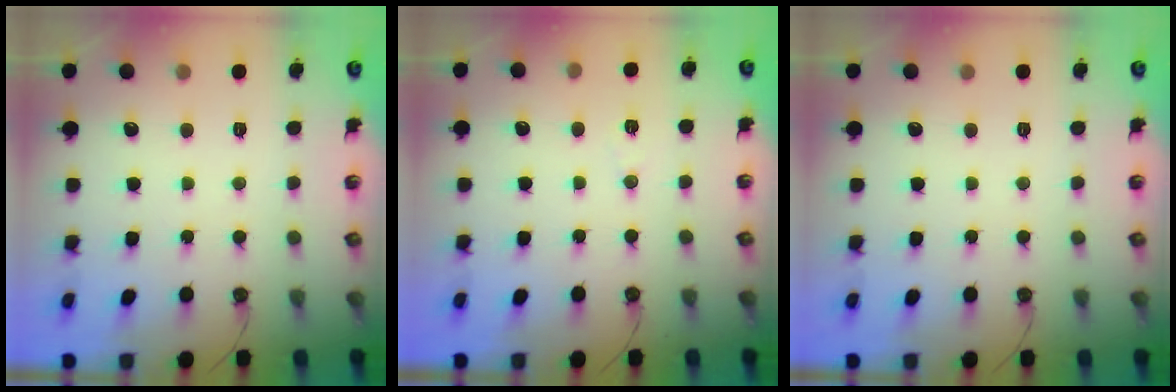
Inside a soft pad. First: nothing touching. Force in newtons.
{"total": 5.8, "press": 3.8, "slide": 4.3}
{"total": 0.0}